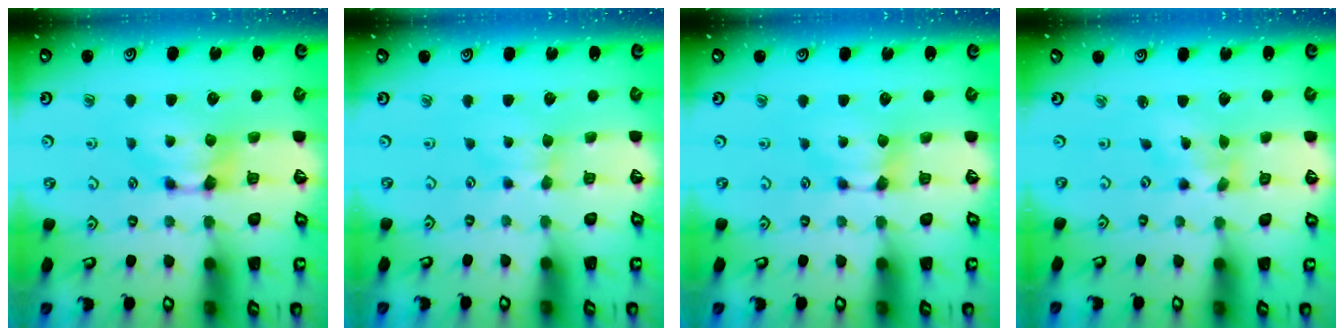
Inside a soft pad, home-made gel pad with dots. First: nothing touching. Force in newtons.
{"total": 2.1, "press": 2.1, "slide": 0.5}
{"total": 0.6, "press": 0.6, "slide": 0.3}
{"total": 2.2, "press": 2.0, "slide": 1.0}